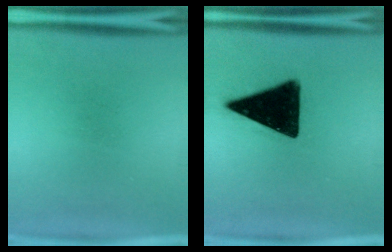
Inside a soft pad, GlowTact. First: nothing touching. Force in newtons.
{"total": 16.8}